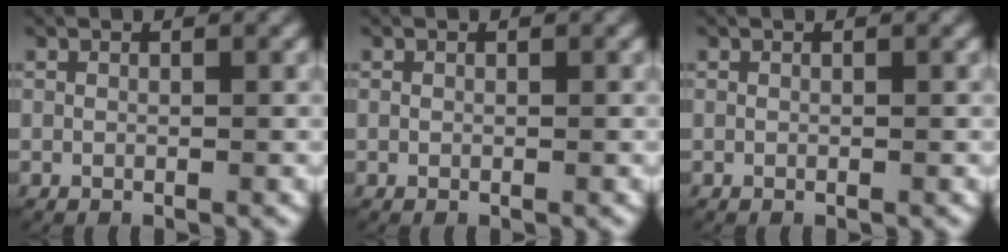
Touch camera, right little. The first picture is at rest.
{"total": 0.0}
{"total": 0.0}